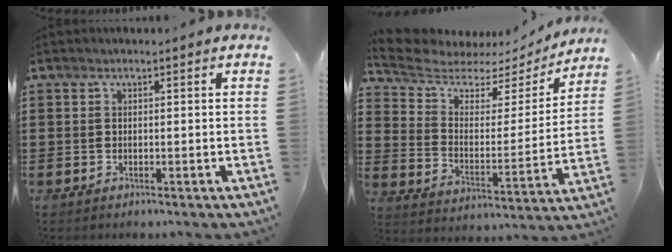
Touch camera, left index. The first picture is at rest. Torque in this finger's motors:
{"motor_torque": [1.01, -1.13, 0.22, 0.05]}